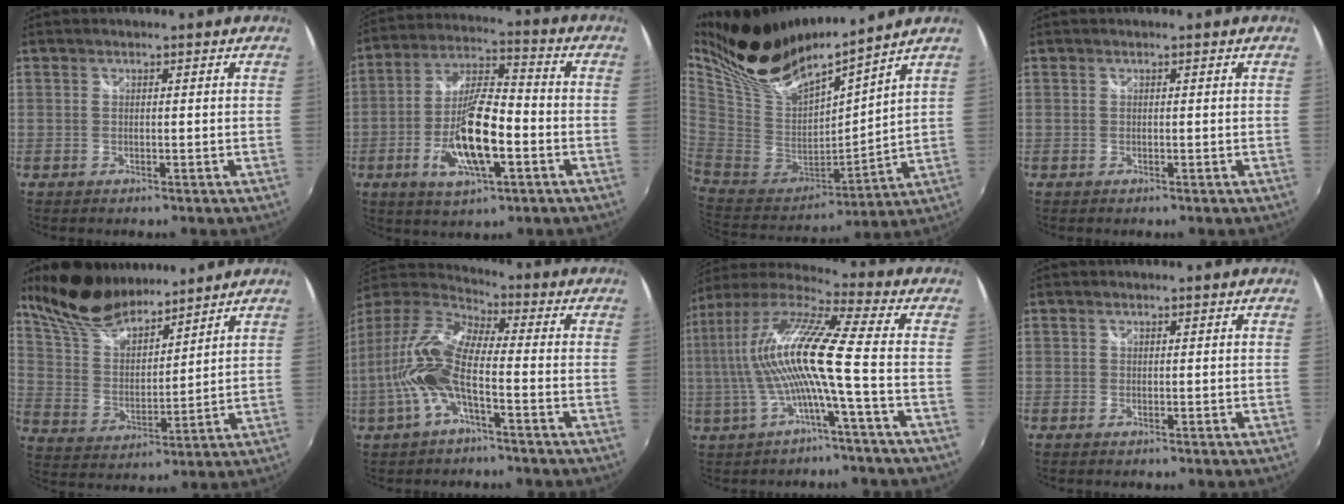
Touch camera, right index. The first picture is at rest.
{"total": 14.1, "force": [-4.5, 4.3, 12.6], "torque": [-0.255, -0.003, -0.083]}
{"total": 22.5, "force": [17.0, 6.6, 13.2], "torque": [-0.247, 0.006, 0.333]}
{"total": 0.0}
{"total": 14.9, "force": [12.3, 4.8, 6.8], "torque": [-0.138, 0.020, 0.240]}
{"total": 13.8, "force": [-3.1, 3.8, 12.9], "torque": [-0.261, 0.000, -0.063]}
{"total": 14.3, "force": [-2.2, -0.7, 14.1], "torque": [-0.251, -0.003, -0.041]}
{"total": 0.0}